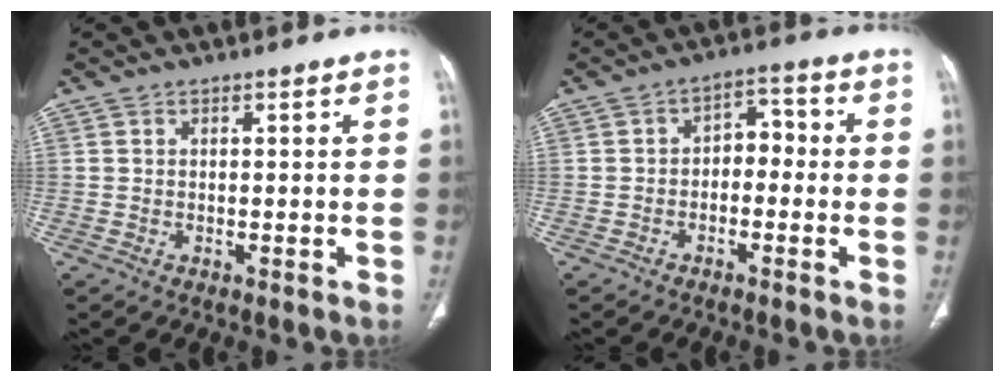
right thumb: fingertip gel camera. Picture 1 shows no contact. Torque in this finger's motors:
{"motor_torque": [-0.40, 0.55, 0.18, 0.39, 0.11]}